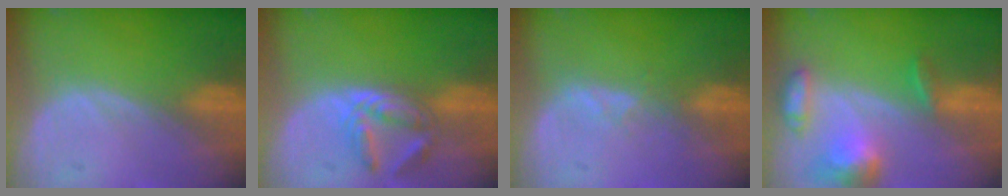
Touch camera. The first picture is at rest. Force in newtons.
{"total": 5.8, "press": 4.9, "slide": 3.1}
{"total": 1.6, "press": 1.6, "slide": 0.3}
{"total": 7.1, "press": 6.6, "slide": 2.6}